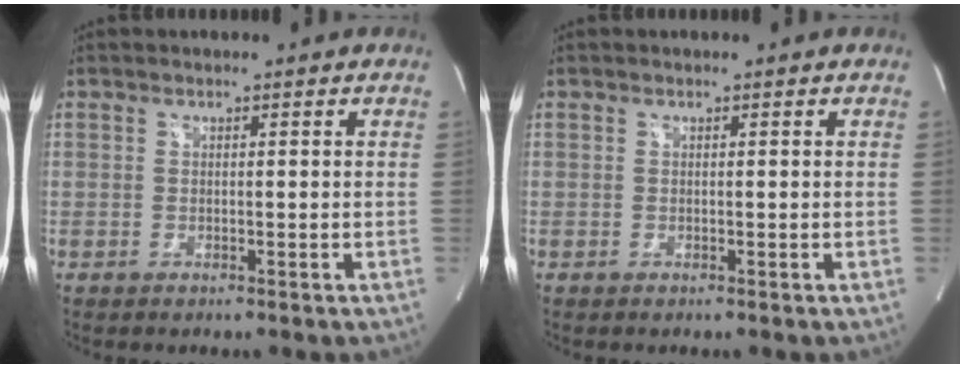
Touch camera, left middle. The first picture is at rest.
{"total": 0.0}